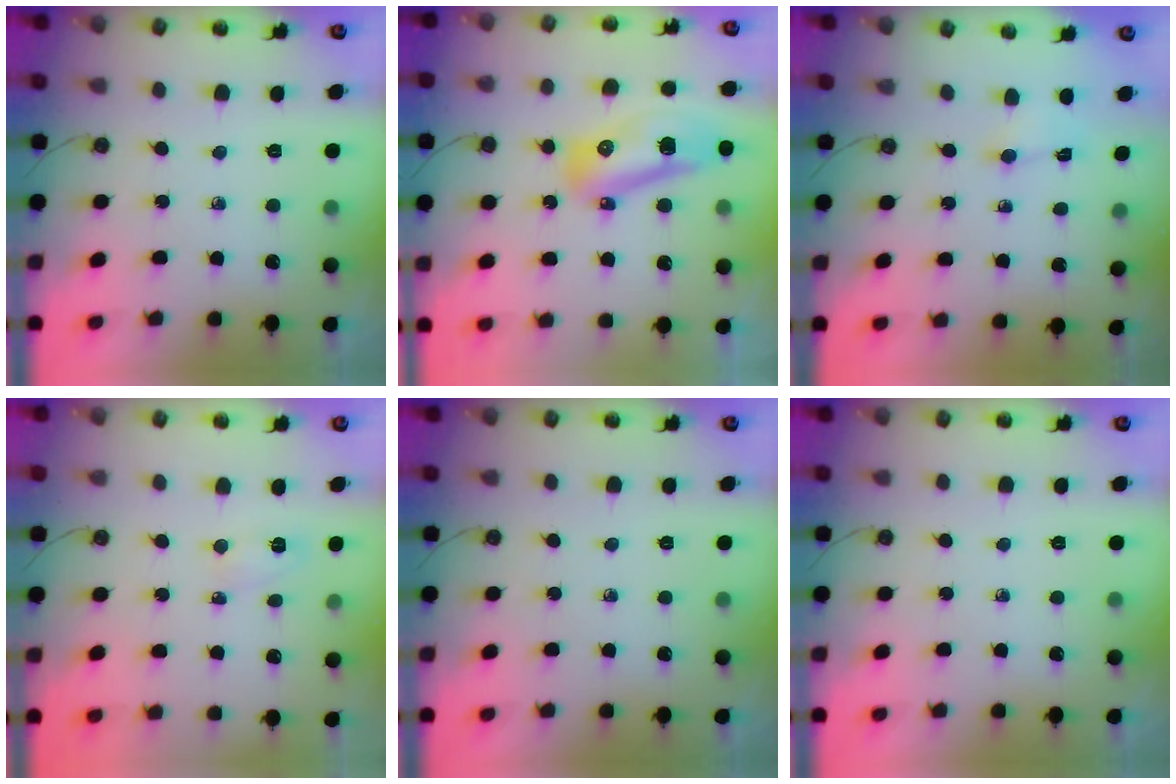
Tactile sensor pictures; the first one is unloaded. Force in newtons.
{"total": 13.5, "press": 13.4, "slide": 1.6}
{"total": 1.5, "press": 1.3, "slide": 0.8}
{"total": 3.8, "press": 3.8, "slide": 0.7}
{"total": 0.0}
{"total": 0.0}